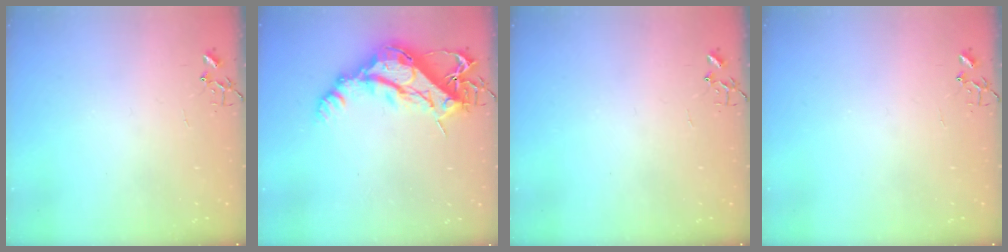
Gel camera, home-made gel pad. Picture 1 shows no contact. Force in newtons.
{"total": 16.0, "press": 15.9, "slide": 1.8}
{"total": 0.0}
{"total": 0.0}